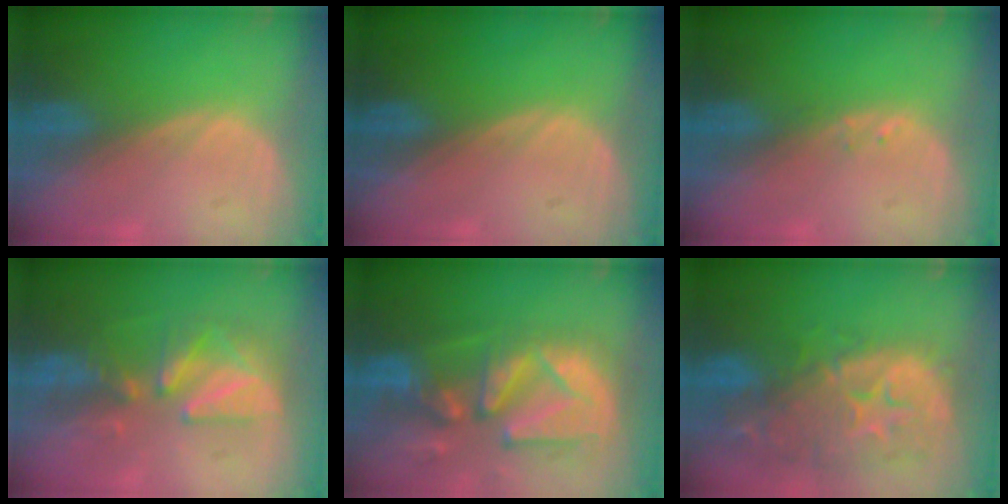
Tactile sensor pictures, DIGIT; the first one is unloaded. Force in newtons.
{"total": 0.0}
{"total": 0.6, "press": 0.6, "slide": 0.1}
{"total": 7.6, "press": 7.3, "slide": 2.1}
{"total": 13.0, "press": 11.3, "slide": 6.5}
{"total": 14.1, "press": 11.4, "slide": 8.3}